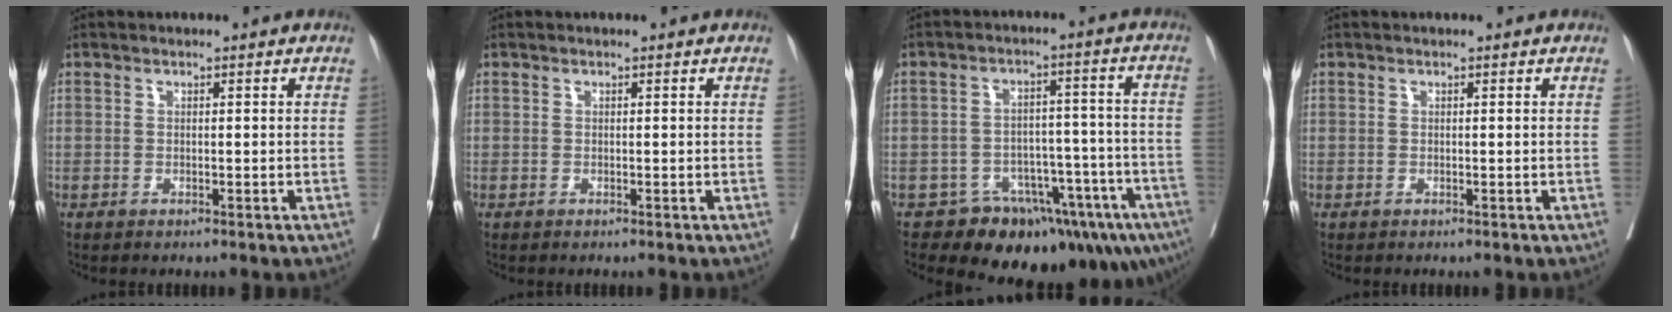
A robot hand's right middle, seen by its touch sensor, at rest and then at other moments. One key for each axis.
{"total": 0.0}
{"total": 14.8, "fx": -10.6, "fy": 6.3, "fz": 8.1, "tx": -0.040, "ty": 0.056, "tz": -0.133}
{"total": 0.0}